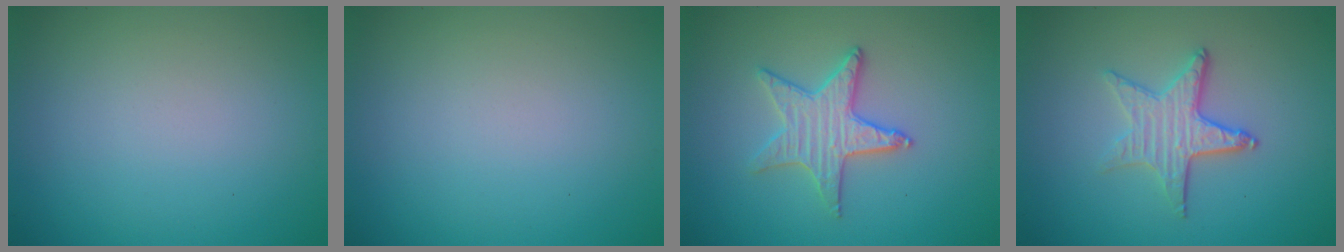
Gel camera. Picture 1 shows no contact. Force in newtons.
{"total": 0.0}
{"total": 3.1, "press": 3.1, "slide": 0.4}
{"total": 3.5, "press": 2.9, "slide": 2.0}